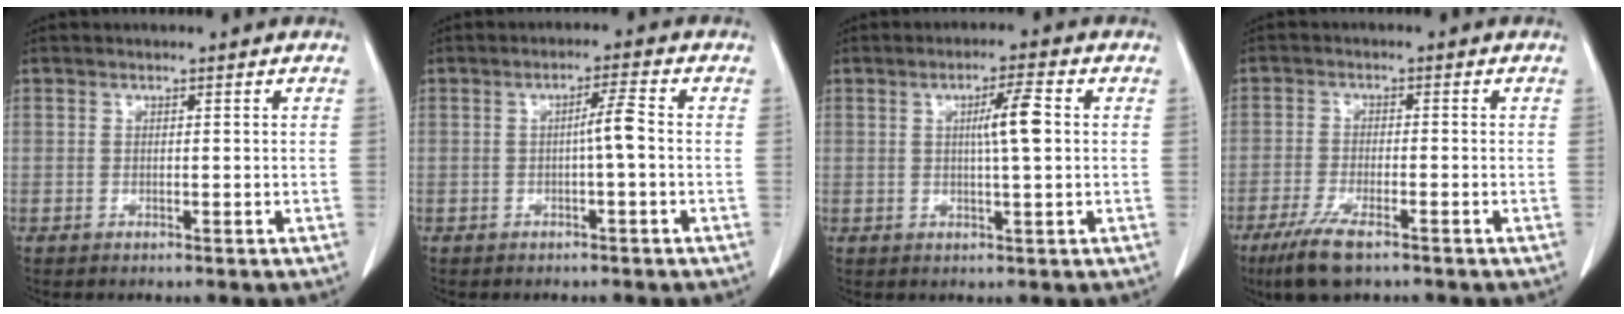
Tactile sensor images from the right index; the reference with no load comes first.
{"total": 3.0, "force": [-0.4, -0.2, 3.0], "torque": [-0.047, 0.003, -0.008]}
{"total": 5.0, "force": [0.7, 0.0, 4.9], "torque": [-0.083, 0.002, 0.010]}
{"total": 7.0, "force": [-4.8, 1.3, 5.0], "torque": [-0.101, -0.017, -0.081]}